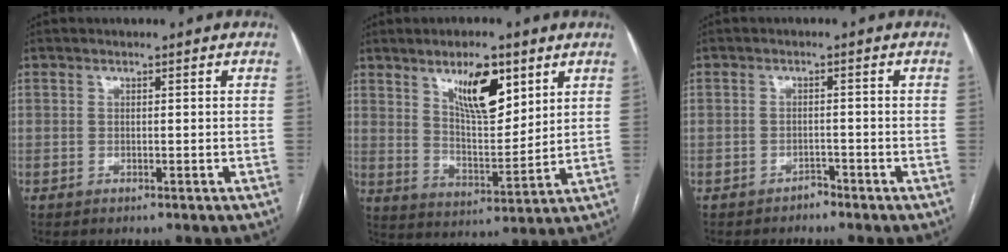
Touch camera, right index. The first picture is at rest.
{"total": 10.5, "force": [5.8, 3.4, 8.1], "torque": [-0.140, -0.002, 0.109]}
{"total": 1.4, "force": [-1.2, 0.7, 0.0], "torque": [0.002, 0.003, -0.022]}